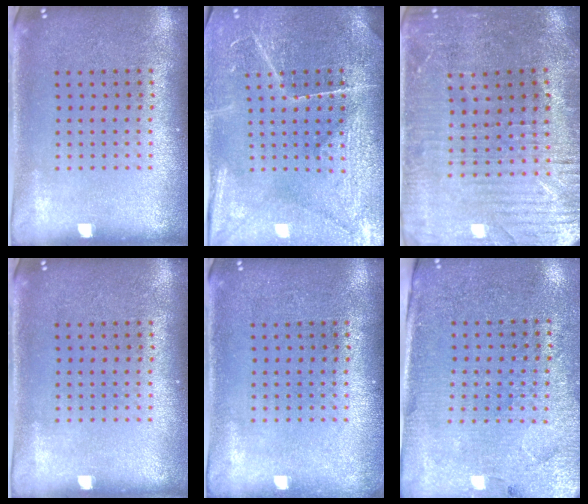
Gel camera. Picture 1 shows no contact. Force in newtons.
{"total": 3.9, "press": 3.7, "slide": 1.3}
{"total": 2.2, "press": 2.2, "slide": 0.5}
{"total": 0.0}
{"total": 0.6, "press": 0.6, "slide": 0.2}
{"total": 3.0, "press": 2.8, "slide": 0.9}